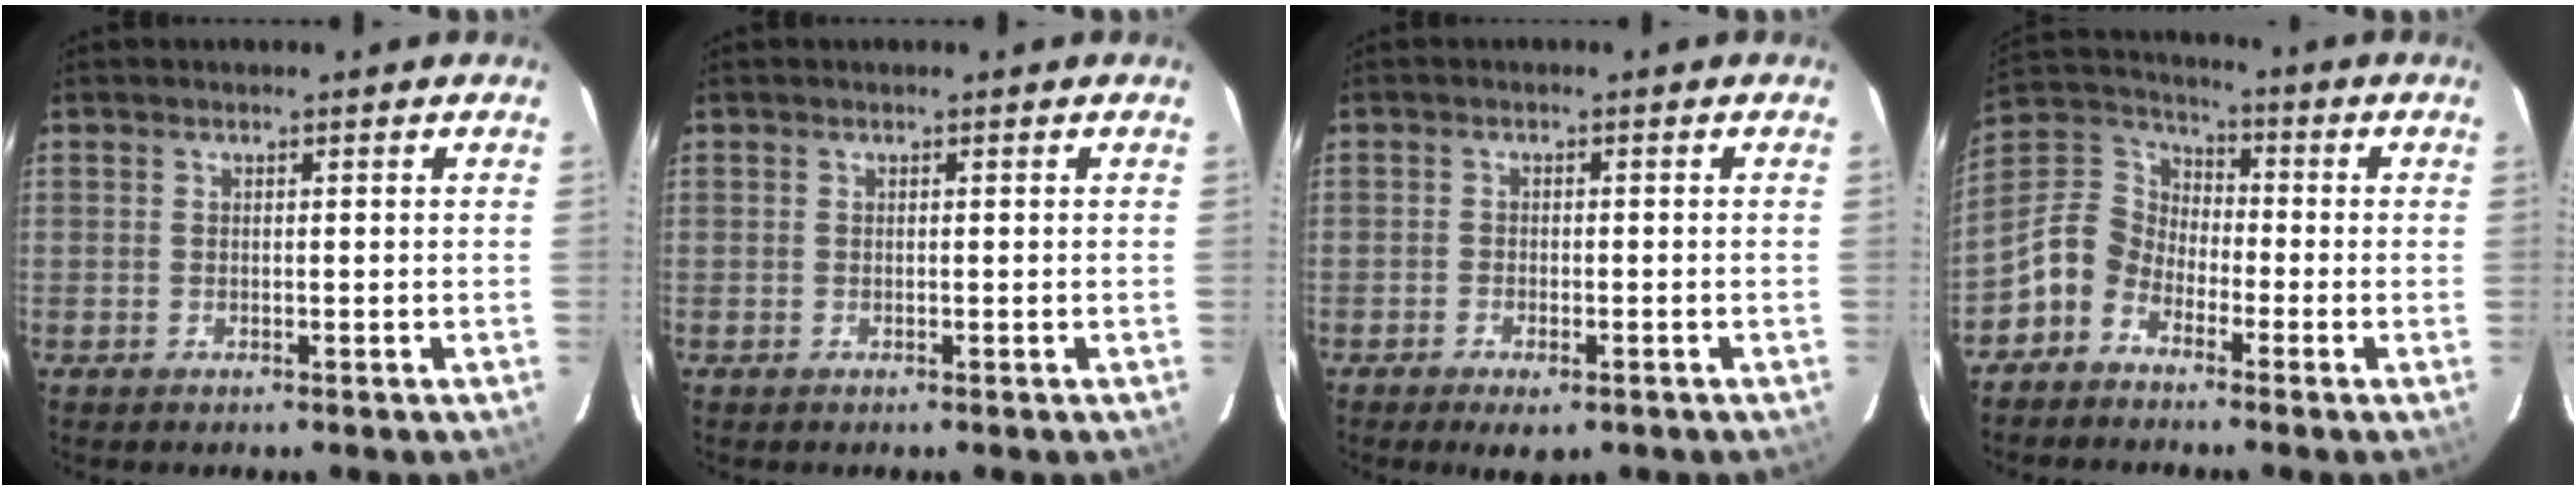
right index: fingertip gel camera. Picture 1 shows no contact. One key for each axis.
{"total": 0.0}
{"total": 4.3, "fx": -2.8, "fy": 1.9, "fz": 2.7, "tx": -0.063, "ty": -0.009, "tz": -0.047}
{"total": 8.5, "fx": -5.1, "fy": 6.2, "fz": 2.8, "tx": -0.065, "ty": 0.033, "tz": -0.122}